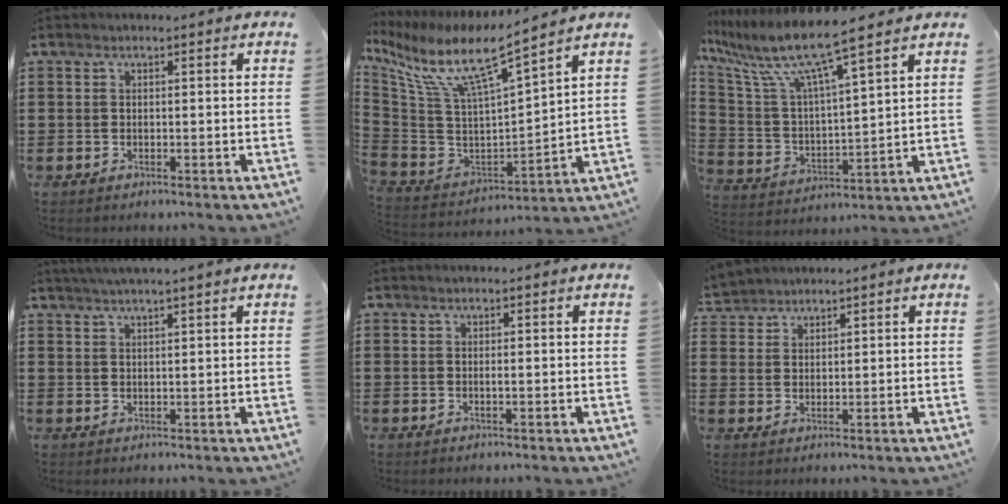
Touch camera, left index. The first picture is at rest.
{"total": 10.3, "force": [6.6, 1.4, 7.9], "torque": [-0.174, -0.047, 0.106]}
{"total": 9.2, "force": [7.6, 0.0, 5.2], "torque": [-0.137, -0.050, 0.121]}
{"total": 2.3, "force": [2.0, -0.6, 1.0], "torque": [-0.022, 0.000, 0.037]}
{"total": 0.5, "force": [0.0, 0.0, 0.5], "torque": [-0.010, -0.003, 0.001]}
{"total": 2.4, "force": [2.3, 0.6, -0.2], "torque": [-0.005, -0.002, 0.047]}